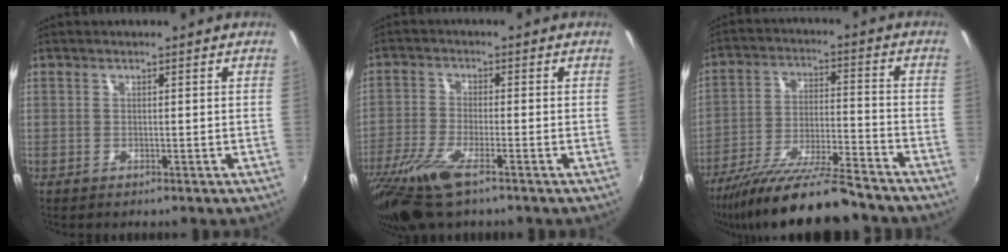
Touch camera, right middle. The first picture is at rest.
{"total": 10.9, "force": [-7.2, 2.5, 7.8], "torque": [-0.179, -0.038, -0.140]}
{"total": 17.6, "force": [-15.0, 1.7, 9.0], "torque": [-0.179, -0.036, -0.248]}